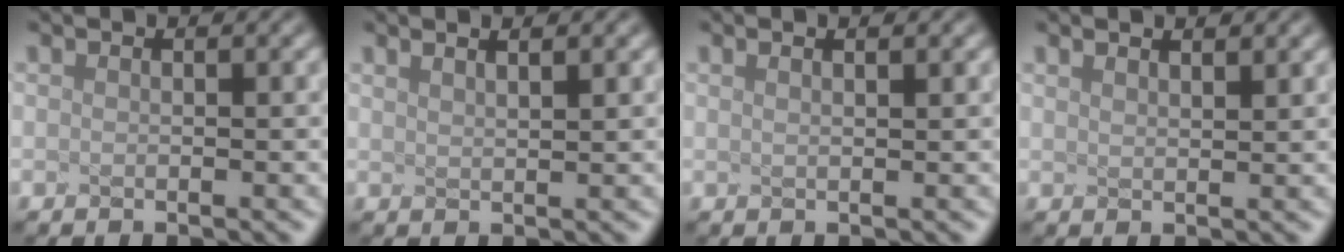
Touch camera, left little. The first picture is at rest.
{"total": 1.3, "force": [1.1, 0.1, 0.8], "torque": [-0.008, 0.012, 0.016]}
{"total": 1.6, "force": [0.9, 0.5, 1.1], "torque": [-0.009, 0.022, 0.003]}
{"total": 1.5, "force": [1.3, 0.3, 0.6], "torque": [-0.004, 0.016, 0.017]}